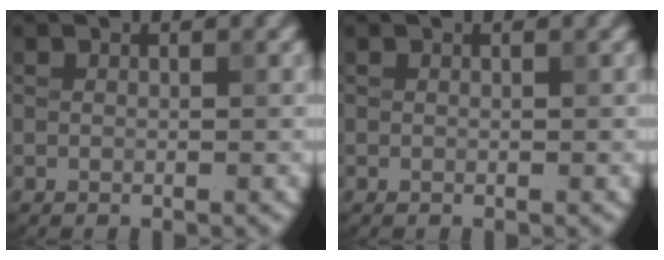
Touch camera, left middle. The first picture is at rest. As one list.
[{"total": 0.0}]